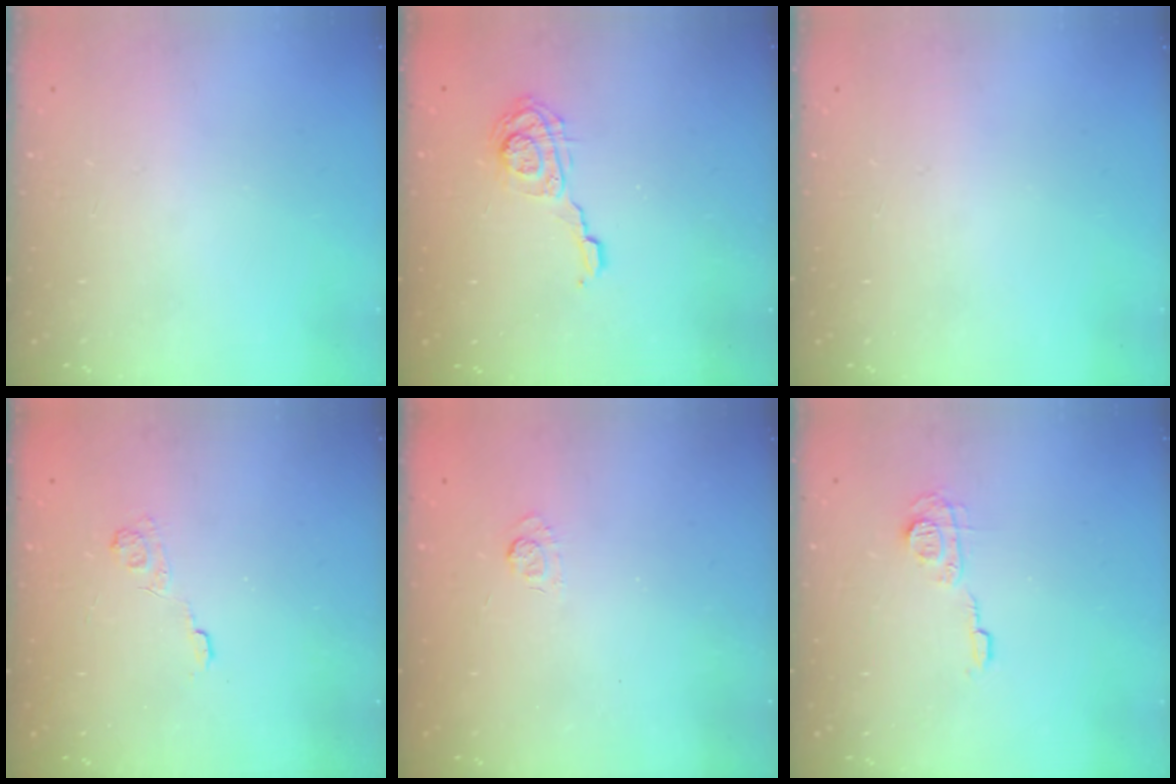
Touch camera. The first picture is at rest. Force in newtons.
{"total": 7.4, "press": 7.4, "slide": 0.3}
{"total": 0.0}
{"total": 3.2, "press": 2.9, "slide": 1.4}
{"total": 2.2, "press": 1.6, "slide": 1.4}
{"total": 6.5, "press": 6.5, "slide": 0.4}